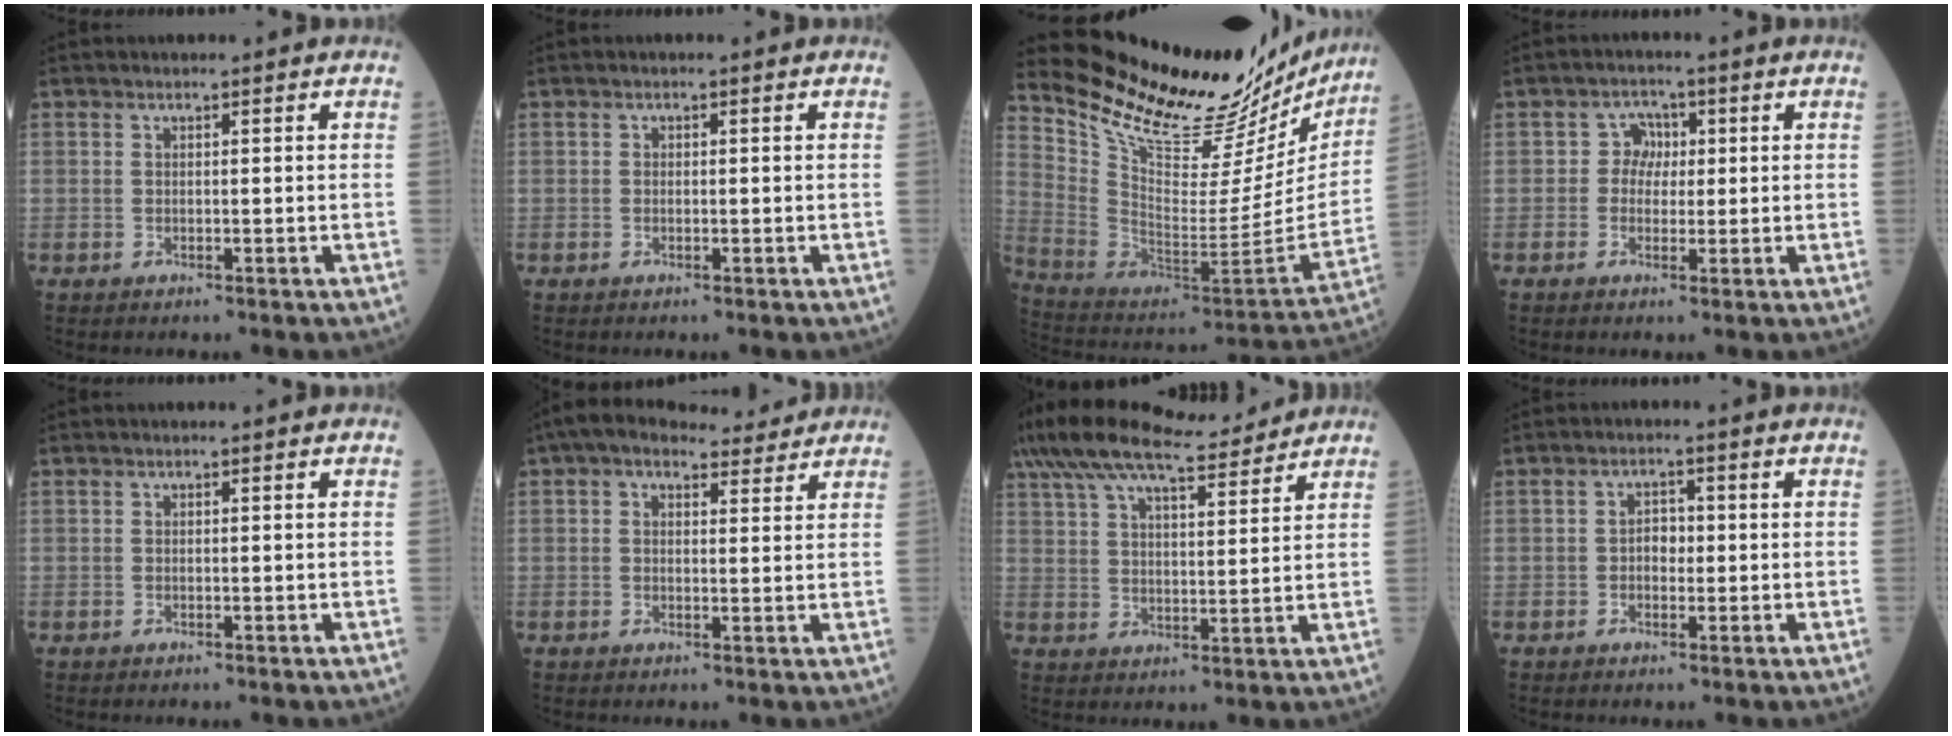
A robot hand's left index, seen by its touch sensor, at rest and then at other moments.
{"total": 0.0}
{"total": 29.6, "force": [26.1, 7.1, 11.9], "torque": [-0.195, -0.082, 0.370]}
{"total": 3.0, "force": [0.1, 2.8, 1.1], "torque": [-0.010, 0.004, -0.006]}
{"total": 0.0}
{"total": 7.5, "force": [6.1, 3.2, 3.1], "torque": [-0.049, 0.034, 0.087]}
{"total": 16.9, "force": [14.8, 3.0, 7.7], "torque": [-0.152, 0.038, 0.243]}
{"total": 2.4, "force": [-0.4, 1.6, 1.7], "torque": [-0.024, 0.006, -0.009]}